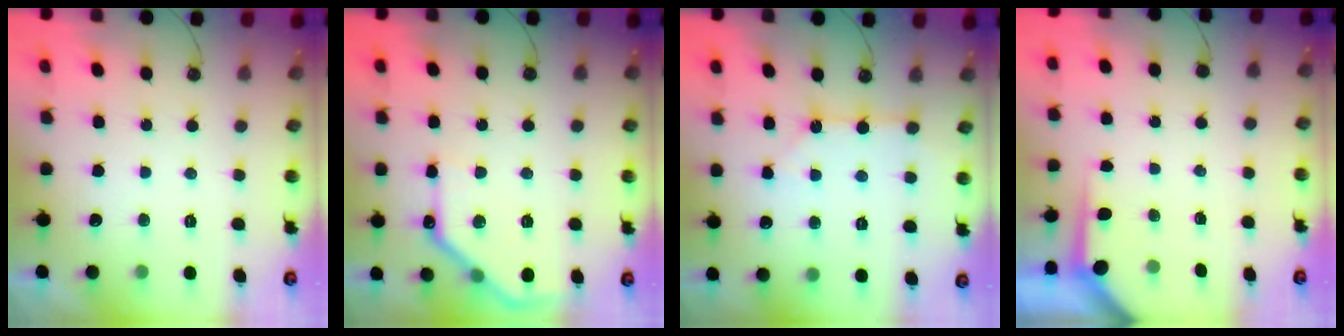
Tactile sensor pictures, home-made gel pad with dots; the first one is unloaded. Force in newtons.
{"total": 12.8, "press": 12.8, "slide": 0.6}
{"total": 2.5, "press": 2.5, "slide": 0.2}
{"total": 3.6, "press": 3.6, "slide": 0.4}